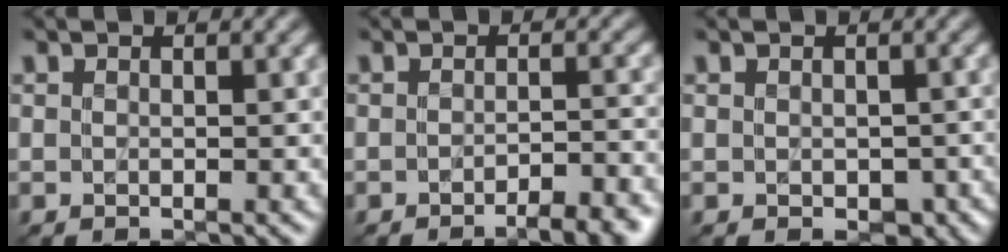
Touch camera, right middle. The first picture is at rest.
{"total": 4.4, "force": [-3.0, 1.1, 3.1], "torque": [-0.031, 0.004, -0.036]}
{"total": 2.4, "force": [-0.4, 1.6, 1.7], "torque": [-0.024, -0.011, 0.000]}